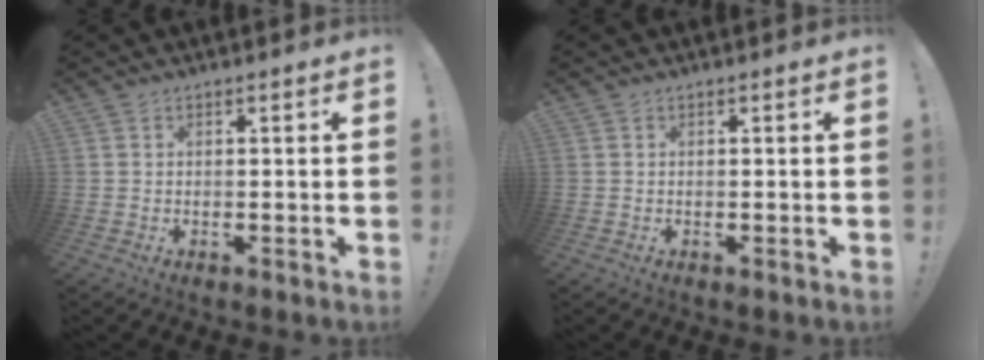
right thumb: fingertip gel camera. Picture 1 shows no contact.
{"total": 0.0}